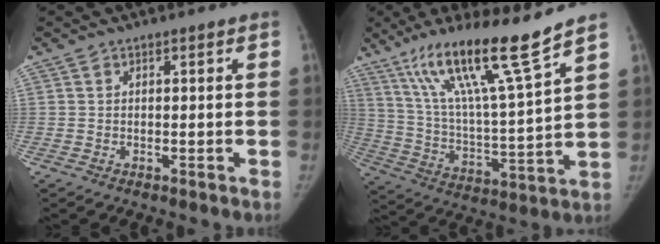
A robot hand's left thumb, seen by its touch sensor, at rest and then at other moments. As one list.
[{"total": 18.6, "force": [12.8, 0.5, 13.5], "torque": [-0.223, -0.066, 0.230]}]